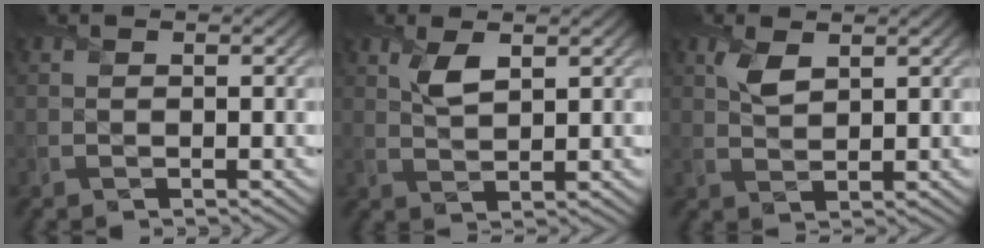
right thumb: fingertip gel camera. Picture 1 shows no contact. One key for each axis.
{"total": 3.2, "fx": 1.8, "fy": 1.3, "fz": 2.4, "tx": -0.055, "ty": 0.002, "tz": 0.034}
{"total": 2.9, "fx": 1.6, "fy": 1.3, "fz": 2.0, "tx": -0.049, "ty": 0.002, "tz": 0.032}